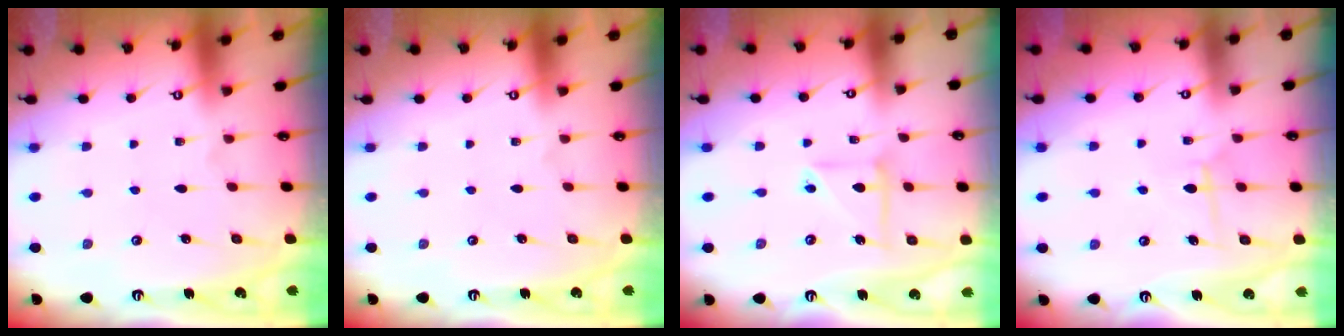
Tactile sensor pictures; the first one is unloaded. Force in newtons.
{"total": 0.0}
{"total": 9.1, "press": 9.1, "slide": 1.0}
{"total": 6.6, "press": 6.5, "slide": 0.9}